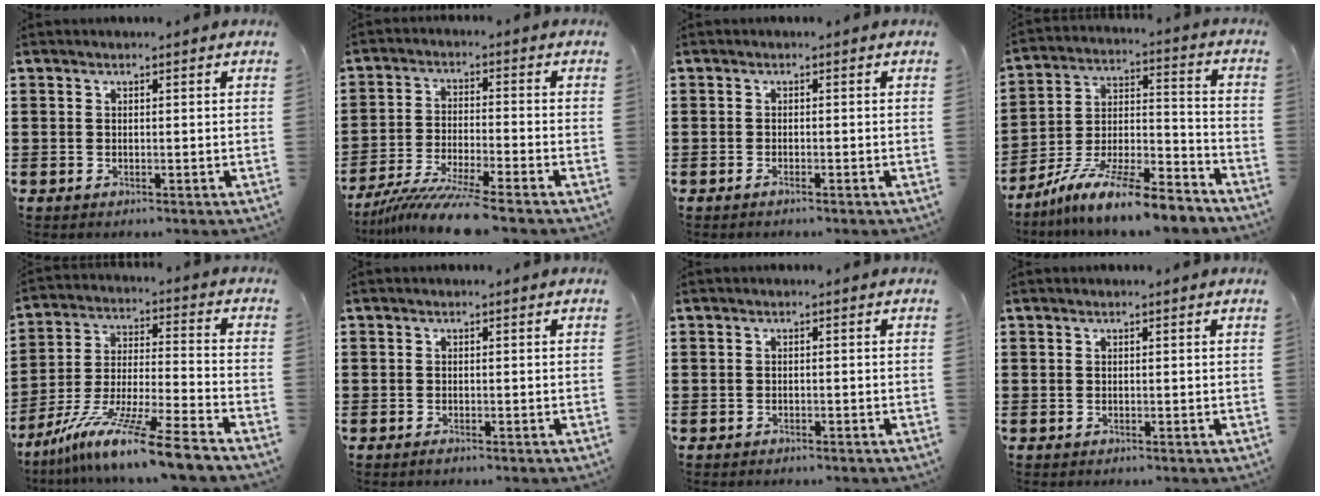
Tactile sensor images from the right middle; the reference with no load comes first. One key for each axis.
{"total": 8.1, "fx": -7.1, "fy": -0.6, "fz": 3.8, "tx": -0.079, "ty": -0.018, "tz": -0.136}
{"total": 0.7, "fx": -0.5, "fy": 0.0, "fz": 0.4, "tx": -0.010, "ty": -0.003, "tz": -0.010}
{"total": 11.2, "fx": -9.8, "fy": 0.6, "fz": 5.4, "tx": -0.098, "ty": 0.016, "tz": -0.191}
{"total": 12.4, "fx": -10.2, "fy": -0.7, "fz": 7.1, "tx": -0.131, "ty": 0.008, "tz": -0.195}
{"total": 0.5, "fx": -0.4, "fy": 0.2, "fz": 0.2, "tx": -0.003, "ty": -0.002, "tz": -0.009}
{"total": 0.6, "fx": -0.5, "fy": 0.2, "fz": 0.1, "tx": -0.004, "ty": -0.001, "tz": -0.011}
{"total": 0.0}